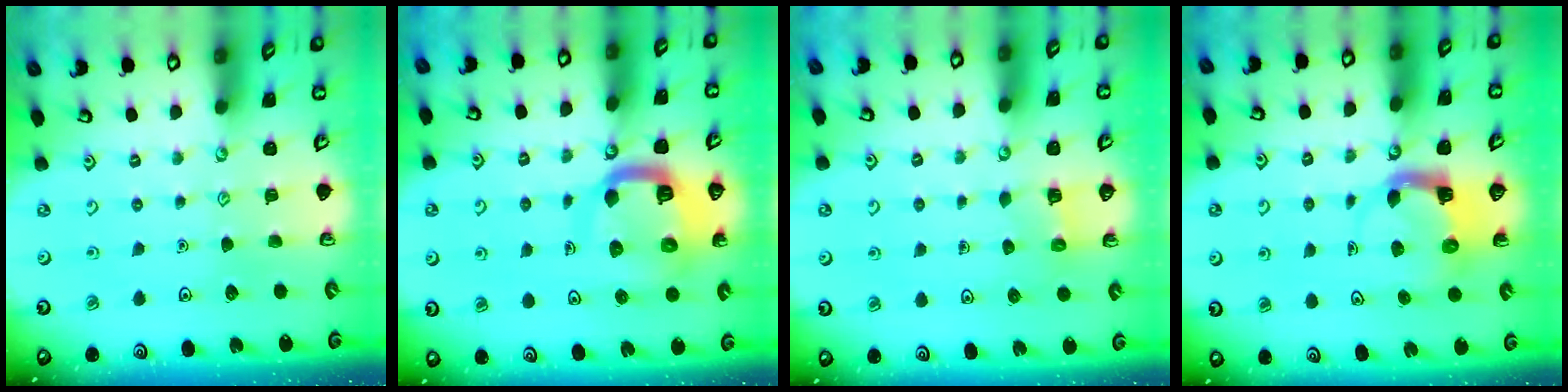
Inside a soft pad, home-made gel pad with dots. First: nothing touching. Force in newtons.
{"total": 11.9, "press": 11.8, "slide": 1.3}
{"total": 2.5, "press": 2.5, "slide": 0.1}
{"total": 3.8, "press": 3.8, "slide": 0.2}